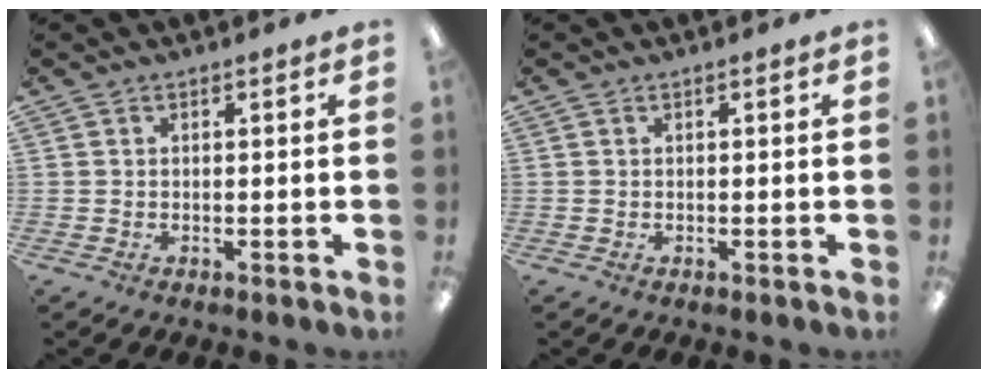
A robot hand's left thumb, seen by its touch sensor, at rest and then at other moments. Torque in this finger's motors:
{"motor_torque": [0.00, 0.00, 0.03, -0.01, 0.00]}